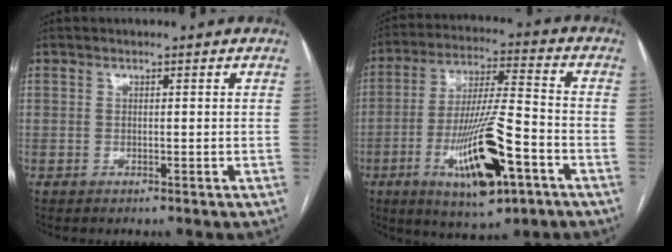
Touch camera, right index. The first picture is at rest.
{"total": 16.1, "force": [-6.5, 2.9, 14.4], "torque": [-0.270, -0.012, -0.101]}